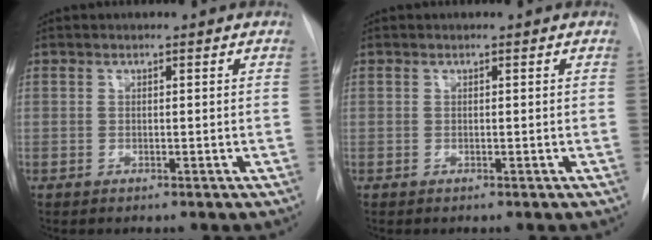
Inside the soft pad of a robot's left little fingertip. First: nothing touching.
{"total": 0.0}